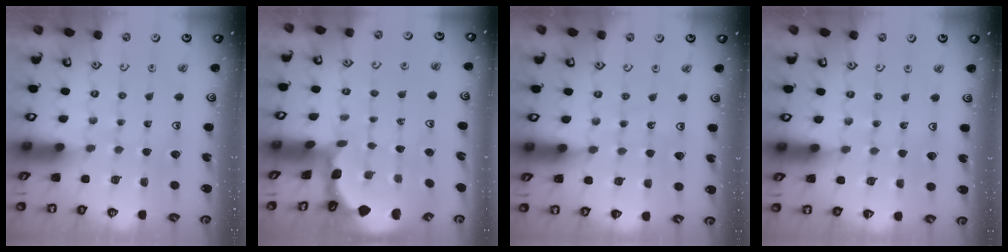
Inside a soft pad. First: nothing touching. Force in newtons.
{"total": 1.5, "press": 1.5, "slide": 0.1}
{"total": 3.0, "press": 3.0, "slide": 0.3}
{"total": 3.1, "press": 3.1, "slide": 0.3}